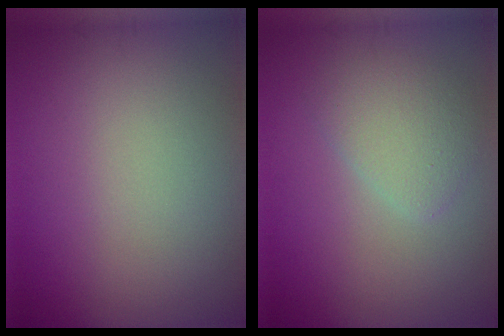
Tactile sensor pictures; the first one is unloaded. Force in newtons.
{"total": 2.5, "press": 2.5, "slide": 0.1}